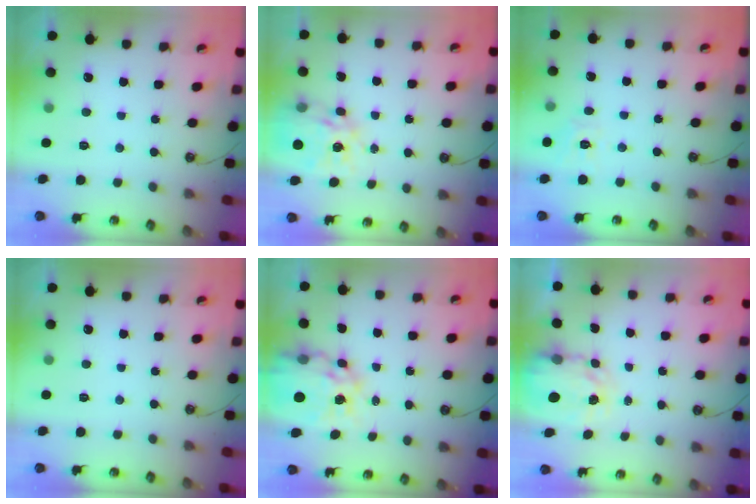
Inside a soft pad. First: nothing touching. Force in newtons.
{"total": 15.4, "press": 15.3, "slide": 1.5}
{"total": 7.7, "press": 7.6, "slide": 0.8}
{"total": 0.0}
{"total": 15.2, "press": 15.2, "slide": 1.6}
{"total": 4.0, "press": 4.0, "slide": 0.2}